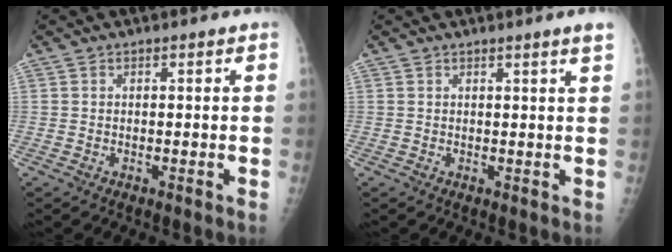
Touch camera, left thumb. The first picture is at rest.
{"total": 2.1, "force": [1.4, -0.6, 1.4], "torque": [-0.018, -0.007, 0.021]}